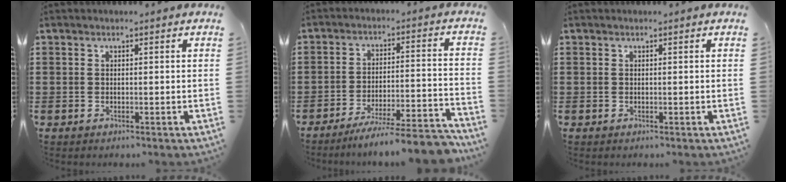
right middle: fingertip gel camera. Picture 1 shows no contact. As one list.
[{"total": 7.7, "force": [-7.0, -0.2, 3.2], "torque": [-0.047, -0.004, -0.129]}, {"total": 0.0}]